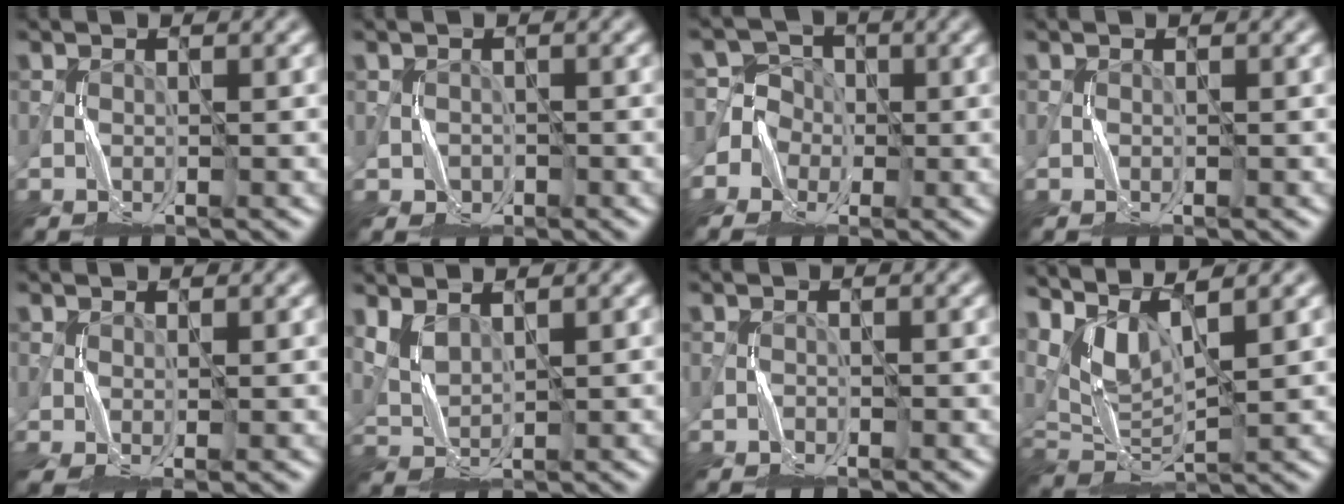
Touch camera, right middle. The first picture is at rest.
{"total": 1.1, "force": [0.0, 1.1, 0.1], "torque": [-0.002, 0.001, 0.001]}
{"total": 3.7, "force": [-0.9, 3.5, -0.5], "torque": [0.011, 0.034, -0.041]}
{"total": 0.0}
{"total": 2.3, "force": [-0.1, 0.8, 2.1], "torque": [-0.052, -0.003, -0.001]}
{"total": 1.9, "force": [1.5, 0.7, 1.0], "torque": [-0.033, -0.001, 0.040]}
{"total": 0.8, "force": [-0.5, 0.6, 0.1], "torque": [-0.003, 0.004, -0.009]}
{"total": 6.0, "force": [3.6, 2.2, 4.3], "torque": [-0.101, 0.003, 0.075]}